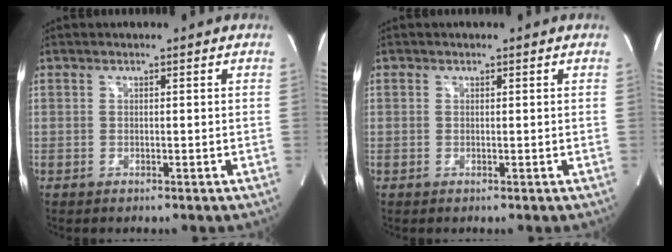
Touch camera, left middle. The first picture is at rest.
{"total": 0.0}